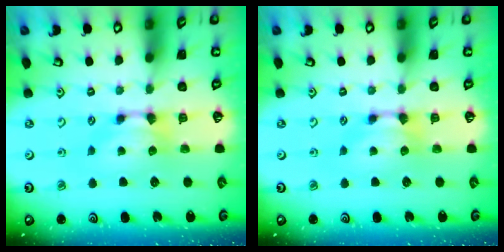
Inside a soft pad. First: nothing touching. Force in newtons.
{"total": 0.0}